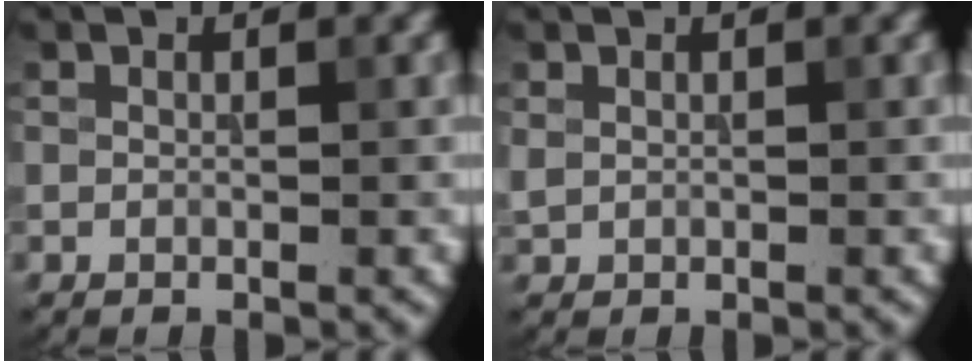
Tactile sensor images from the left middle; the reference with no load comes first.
{"total": 0.6, "force": [0.3, 0.4, 0.3], "torque": [-0.008, -0.001, 0.009]}